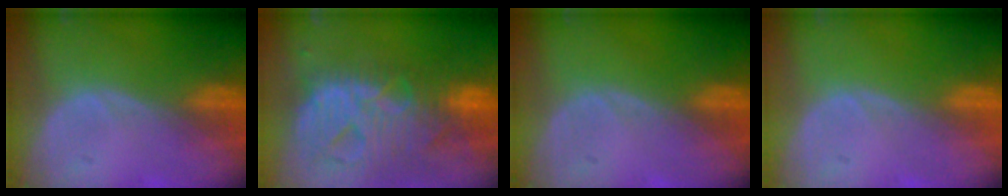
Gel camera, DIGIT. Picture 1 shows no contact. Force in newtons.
{"total": 13.5, "press": 11.5, "slide": 7.1}
{"total": 0.0}
{"total": 0.0}